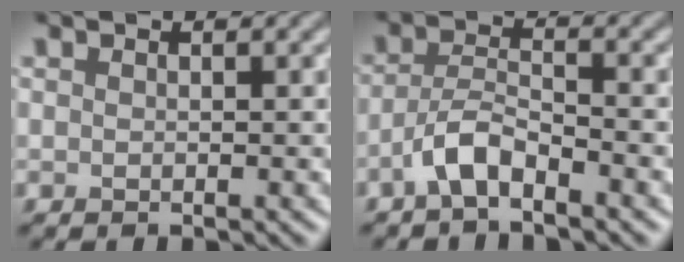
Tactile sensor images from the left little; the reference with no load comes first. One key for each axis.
{"total": 3.1, "fx": -2.1, "fy": 0.8, "fz": 2.1, "tx": -0.046, "ty": 0.009, "tz": -0.048}